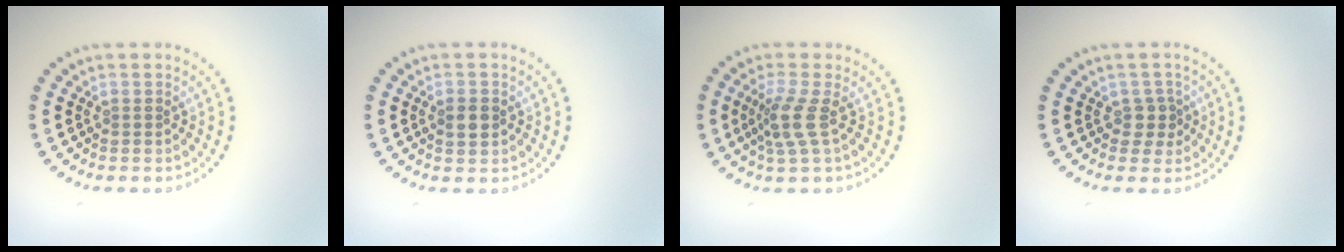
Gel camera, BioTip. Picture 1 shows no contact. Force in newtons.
{"total": 1.8, "press": 1.8, "slide": 0.1}
{"total": 2.7, "press": 2.2, "slide": 1.7}
{"total": 1.6, "press": 1.3, "slide": 0.9}